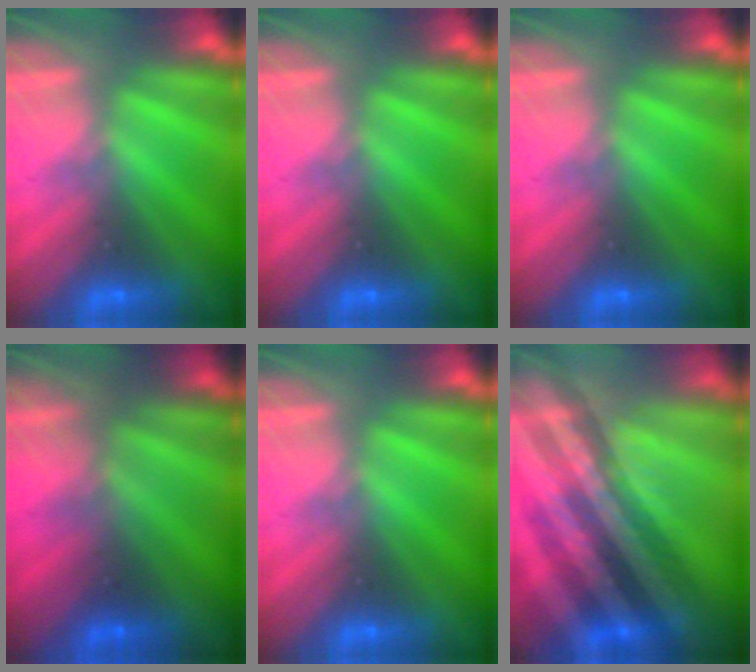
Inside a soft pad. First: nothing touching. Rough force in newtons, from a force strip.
{"total": 0.0}
{"total": 0.0}
{"total": 1.9}
{"total": 0.0}
{"total": 3.5}